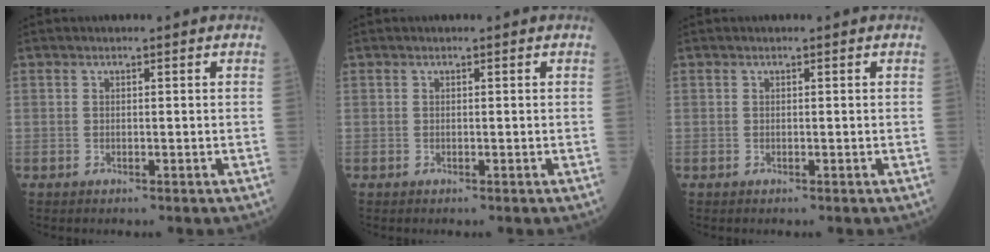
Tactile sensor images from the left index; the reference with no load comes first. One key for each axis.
{"total": 0.0}
{"total": 0.0}